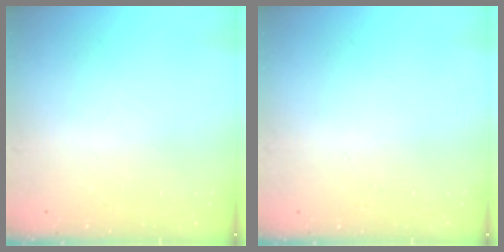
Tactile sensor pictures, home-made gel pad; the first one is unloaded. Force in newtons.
{"total": 0.0}